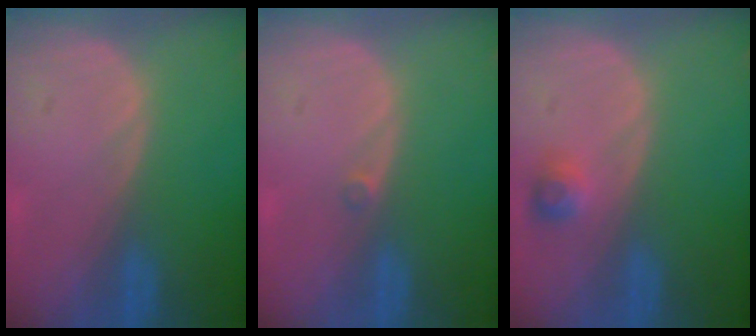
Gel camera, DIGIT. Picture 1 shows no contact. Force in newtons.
{"total": 0.8, "press": 0.6, "slide": 0.4}
{"total": 2.2, "press": 2.2, "slide": 0.4}